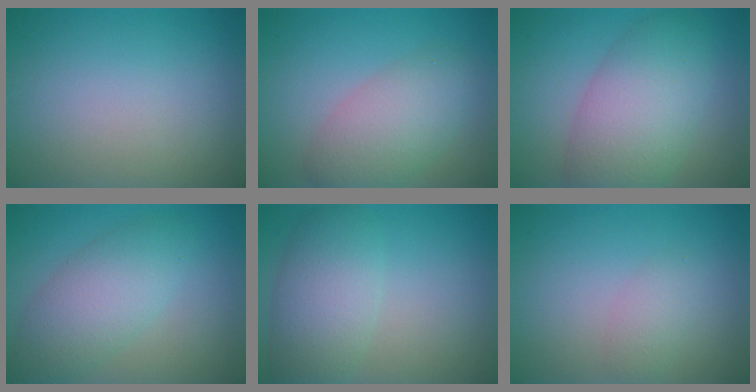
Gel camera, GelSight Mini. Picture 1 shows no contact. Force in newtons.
{"total": 5.0, "press": 5.0, "slide": 0.2}
{"total": 7.2, "press": 7.2, "slide": 0.2}
{"total": 5.0, "press": 5.0, "slide": 0.1}
{"total": 5.1, "press": 5.1, "slide": 0.2}
{"total": 1.6, "press": 1.6, "slide": 0.1}